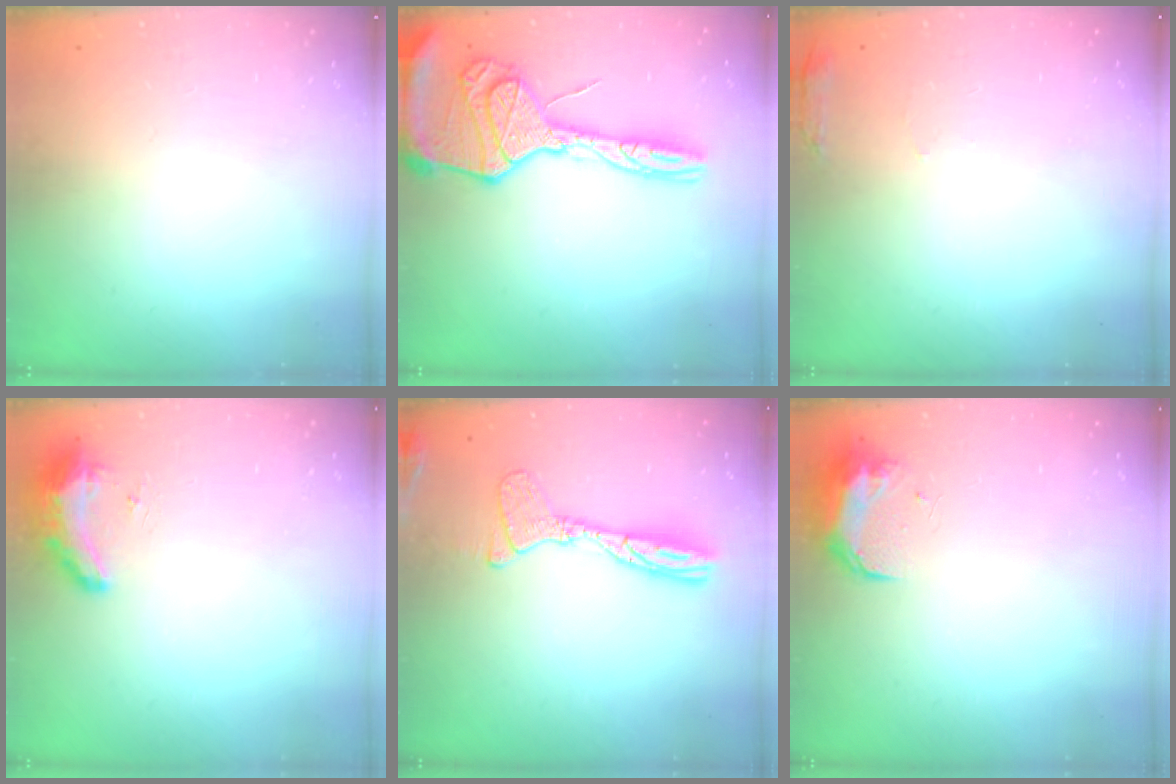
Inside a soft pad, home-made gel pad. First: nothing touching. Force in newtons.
{"total": 22.2, "press": 22.1, "slide": 2.0}
{"total": 5.2, "press": 5.0, "slide": 1.3}
{"total": 16.1, "press": 10.6, "slide": 12.1}
{"total": 13.5, "press": 13.5, "slide": 1.3}
{"total": 8.7, "press": 8.7, "slide": 0.6}